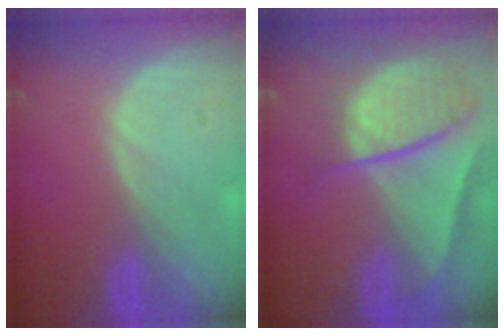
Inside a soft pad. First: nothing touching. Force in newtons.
{"total": 10.3, "press": 8.7, "slide": 5.5}